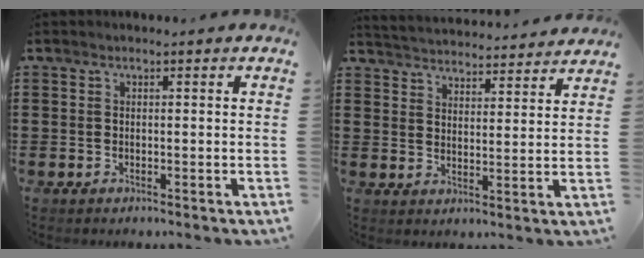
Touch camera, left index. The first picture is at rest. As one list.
[{"total": 3.8, "force": [3.8, -0.2, -0.3], "torque": [-0.013, -0.028, 0.065]}]